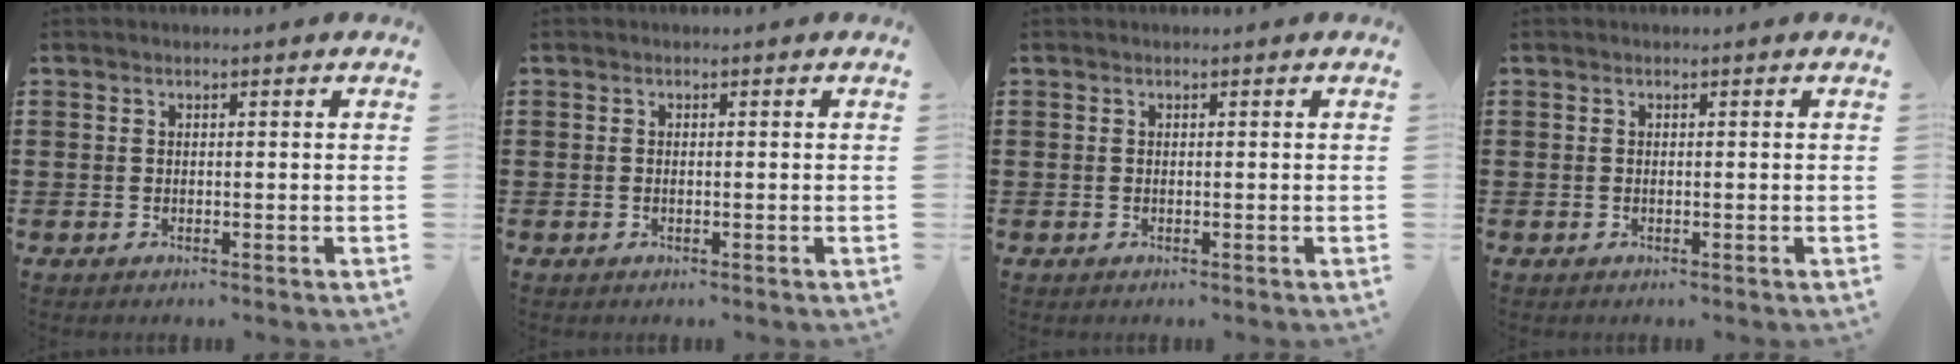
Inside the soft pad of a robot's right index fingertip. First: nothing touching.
{"total": 0.0}
{"total": 0.0}
{"total": 0.0}